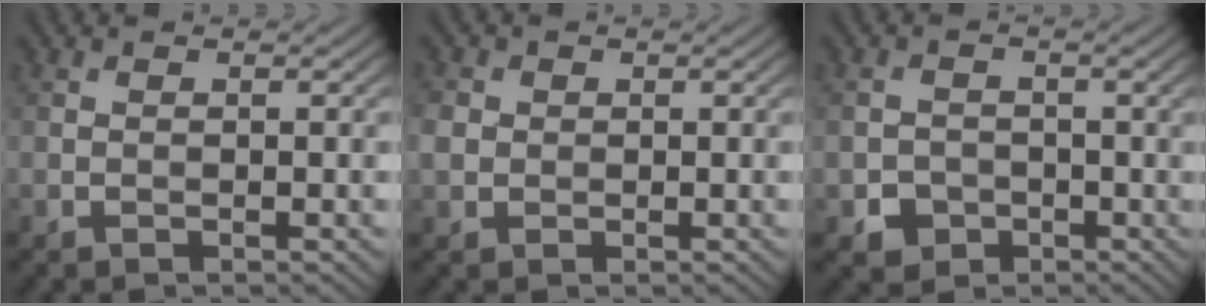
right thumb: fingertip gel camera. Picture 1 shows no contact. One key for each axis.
{"total": 2.6, "fx": 0.0, "fy": 2.4, "fz": 1.1, "tx": -0.036, "ty": 0.003, "tz": -0.004}
{"total": 3.1, "fx": -1.4, "fy": 2.7, "fz": 0.8, "tx": -0.013, "ty": -0.005, "tz": -0.028}